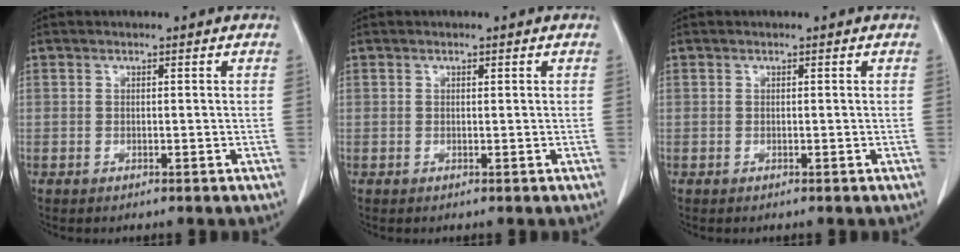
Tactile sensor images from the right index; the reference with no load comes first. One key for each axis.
{"total": 0.0}
{"total": 0.0}